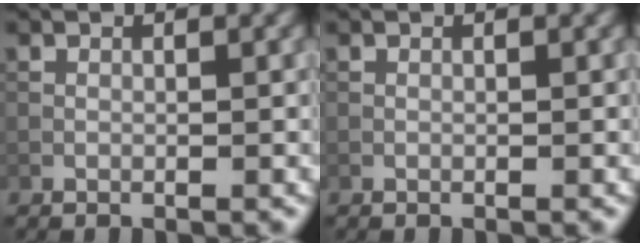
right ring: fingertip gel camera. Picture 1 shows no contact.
{"total": 0.0}